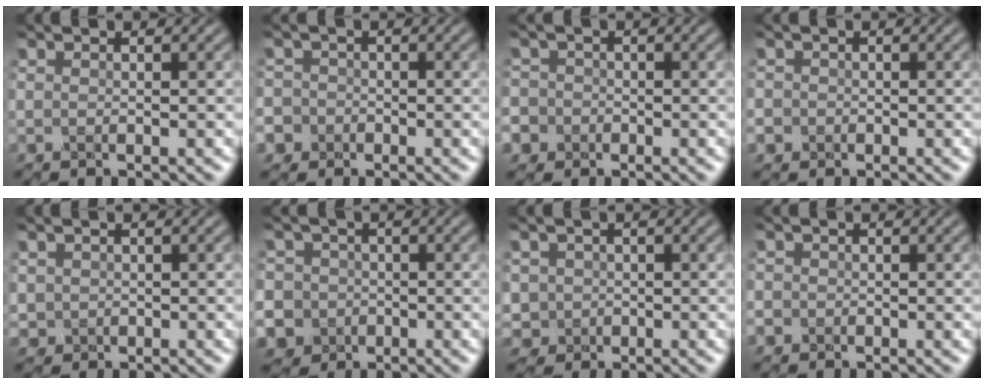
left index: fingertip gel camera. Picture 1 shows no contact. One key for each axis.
{"total": 5.7, "fx": -2.5, "fy": 5.1, "fz": 0.9, "tx": -0.023, "ty": -0.009, "tz": -0.071}
{"total": 6.1, "fx": -2.5, "fy": 5.4, "fz": 1.2, "tx": -0.036, "ty": -0.009, "tz": -0.073}
{"total": 2.1, "fx": -0.7, "fy": 1.9, "fz": 0.4, "tx": 0.000, "ty": 0.001, "tz": -0.018}
{"total": 1.2, "fx": 0.2, "fy": 1.2, "fz": 0.2, "tx": -0.002, "ty": -0.004, "tz": 0.004}
{"total": 10.8, "fx": -3.0, "fy": 10.1, "fz": 2.5, "tx": -0.080, "ty": -0.004, "tz": -0.086}
{"total": 2.0, "fx": -0.2, "fy": 2.0, "fz": 0.0, "tx": 0.007, "ty": 0.000, "tz": 0.001}
{"total": 1.6, "fx": -0.6, "fy": 1.4, "fz": 0.3, "tx": 0.000, "ty": -0.003, "tz": -0.009}